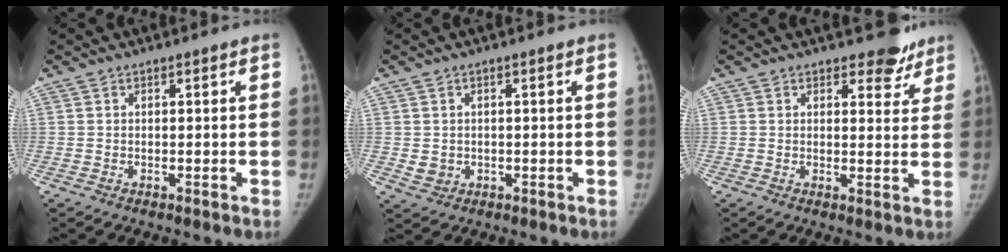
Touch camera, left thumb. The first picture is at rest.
{"total": 2.6, "force": [-0.1, 2.4, 1.1], "torque": [-0.011, -0.002, 0.008]}
{"total": 4.9, "force": [4.0, 2.5, 1.4], "torque": [0.014, -0.028, 0.044]}